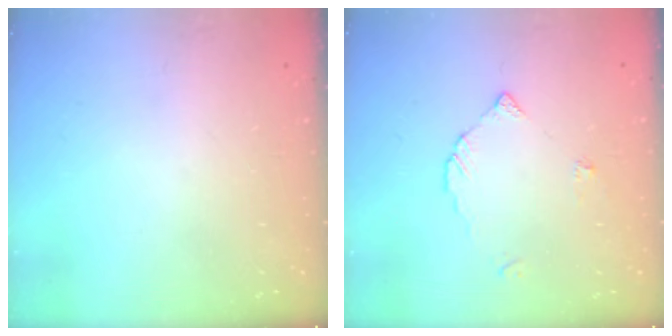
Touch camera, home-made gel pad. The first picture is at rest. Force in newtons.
{"total": 3.3, "press": 3.3, "slide": 0.4}